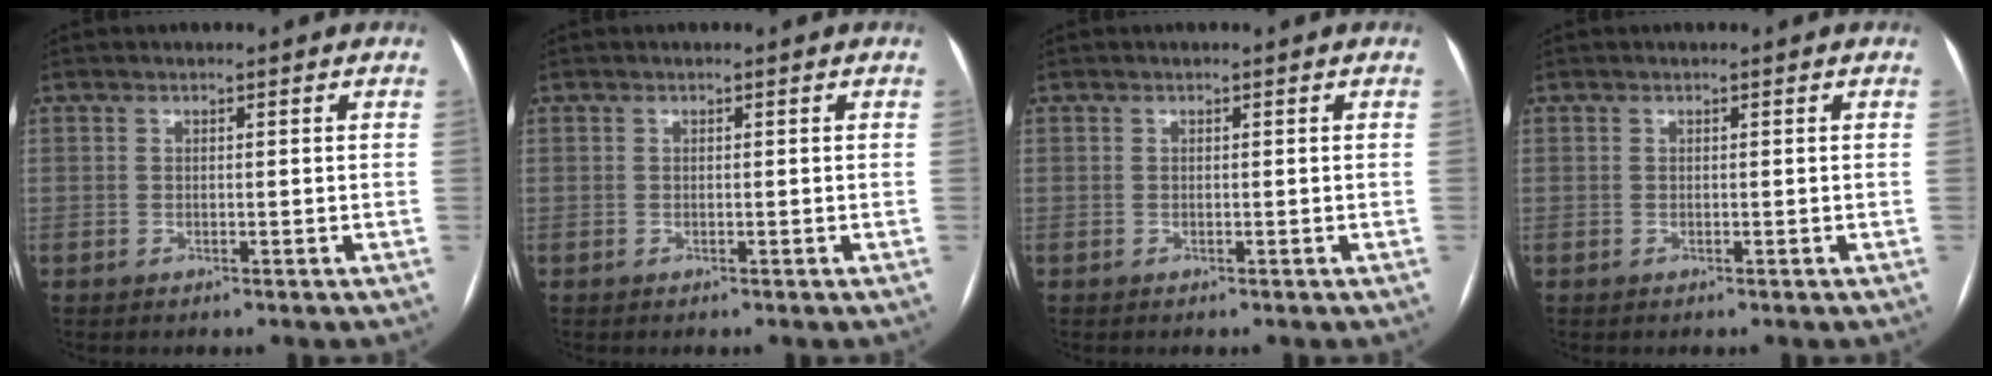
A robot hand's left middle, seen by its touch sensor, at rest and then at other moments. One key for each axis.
{"total": 0.0}
{"total": 0.0}
{"total": 0.0}